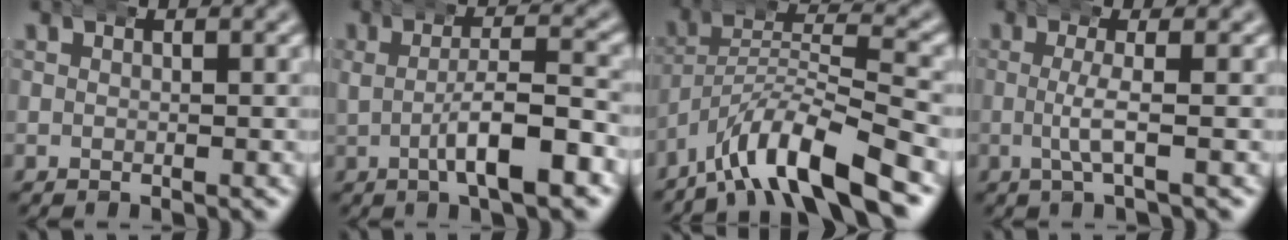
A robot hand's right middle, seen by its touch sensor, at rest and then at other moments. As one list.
[{"total": 5.0, "force": [-1.8, 1.5, 4.5], "torque": [-0.070, 0.001, -0.030]}, {"total": 7.7, "force": [-5.0, 2.6, 5.2], "torque": [-0.089, -0.012, -0.082]}, {"total": 2.2, "force": [-0.3, -0.3, 2.2], "torque": [-0.044, 0.000, -0.006]}]